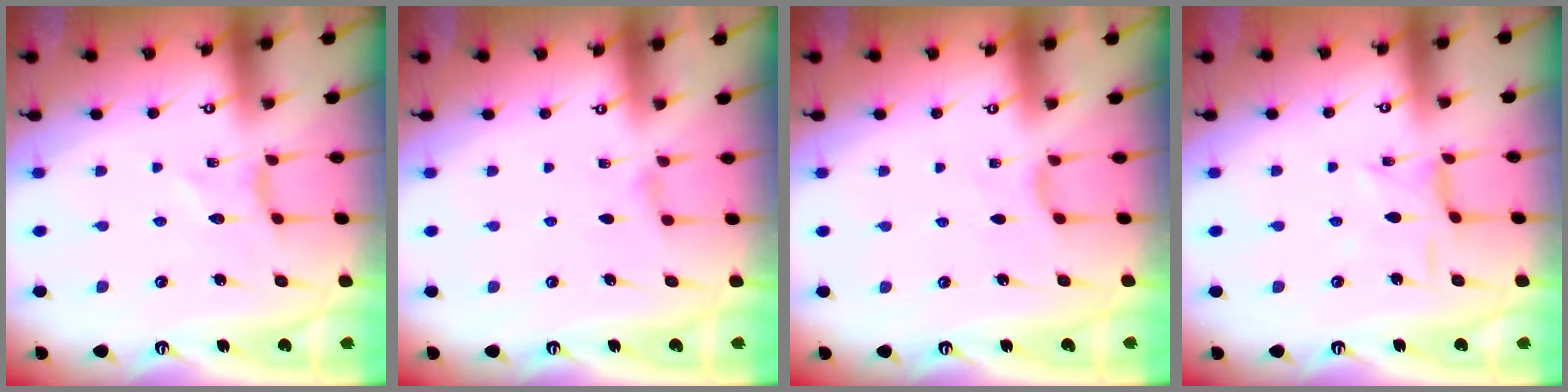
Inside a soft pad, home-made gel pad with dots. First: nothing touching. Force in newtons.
{"total": 2.0, "press": 2.0, "slide": 0.4}
{"total": 2.1, "press": 2.0, "slide": 0.5}
{"total": 2.6, "press": 2.5, "slide": 0.5}